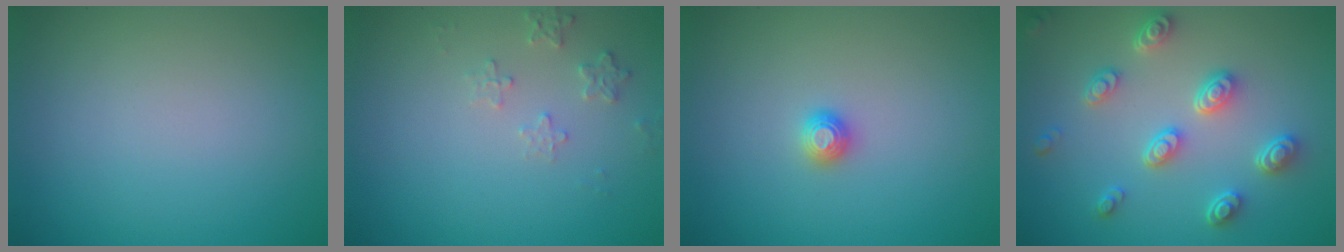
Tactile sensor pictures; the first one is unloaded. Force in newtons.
{"total": 1.6, "press": 1.6, "slide": 0.4}
{"total": 1.2, "press": 1.1, "slide": 0.3}
{"total": 4.5, "press": 3.7, "slide": 2.6}